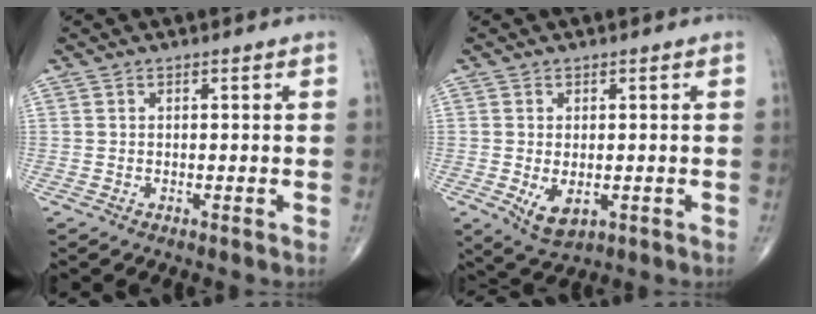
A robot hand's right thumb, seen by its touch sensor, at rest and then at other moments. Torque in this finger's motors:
{"motor_torque": [-0.33, 0.49, 0.19, 0.13, 0.08]}